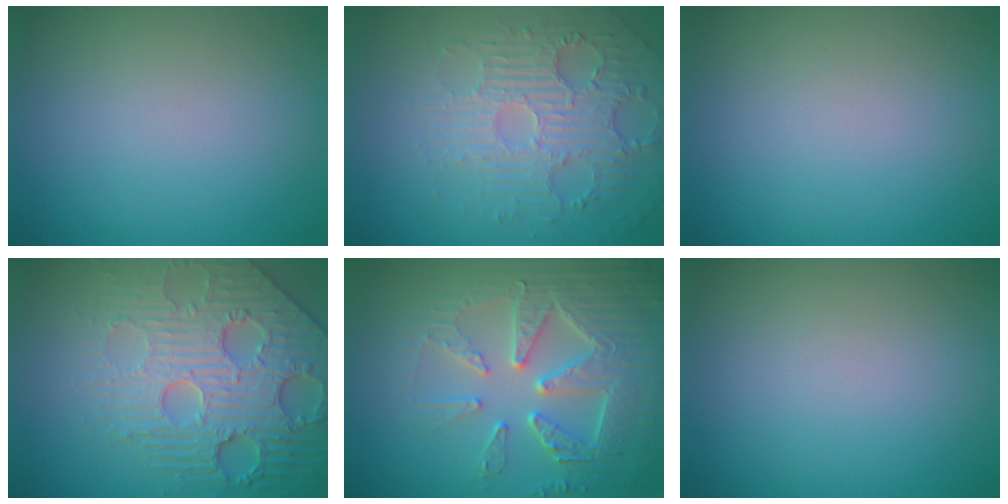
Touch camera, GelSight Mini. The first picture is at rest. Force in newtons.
{"total": 4.2, "press": 3.7, "slide": 1.9}
{"total": 0.0}
{"total": 7.8, "press": 6.1, "slide": 4.9}
{"total": 6.7, "press": 5.6, "slide": 3.7}
{"total": 0.0}